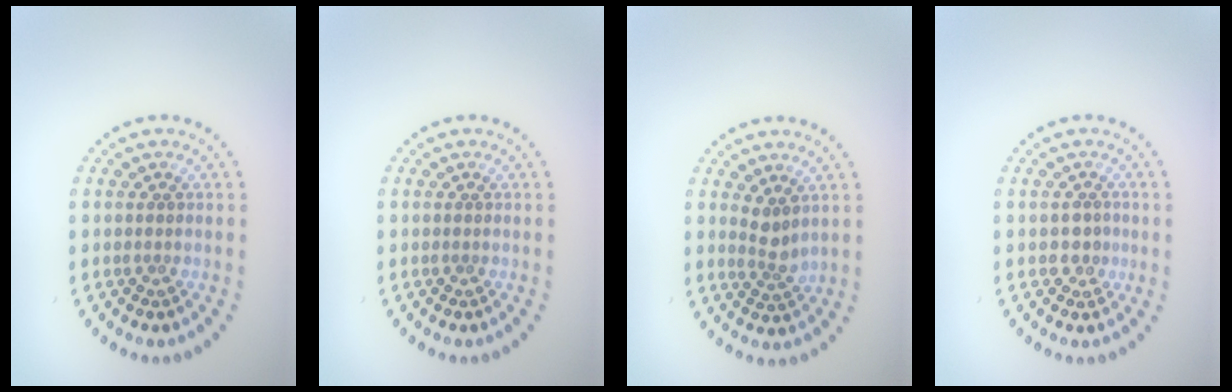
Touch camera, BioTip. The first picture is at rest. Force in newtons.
{"total": 0.0}
{"total": 1.9, "press": 1.4, "slide": 1.3}
{"total": 1.2, "press": 1.1, "slide": 0.5}